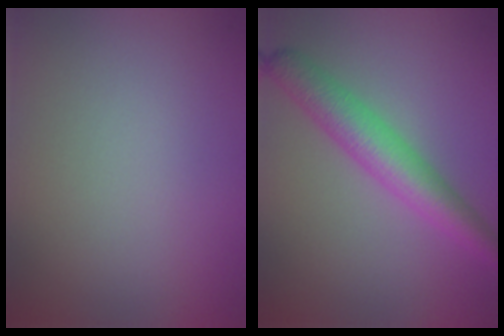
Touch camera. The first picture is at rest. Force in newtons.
{"total": 4.5, "press": 4.5, "slide": 0.1}